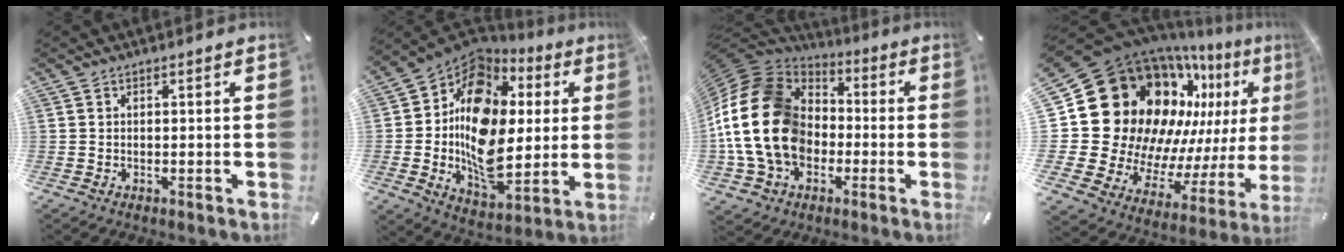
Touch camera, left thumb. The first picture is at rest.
{"total": 18.0, "force": [1.1, 13.3, 12.1], "torque": [-0.228, -0.026, 0.015]}
{"total": 21.6, "force": [-3.7, 17.3, 12.3], "torque": [-0.274, 0.020, -0.066]}
{"total": 25.5, "force": [9.7, 19.7, 13.0], "torque": [-0.202, -0.141, 0.228]}